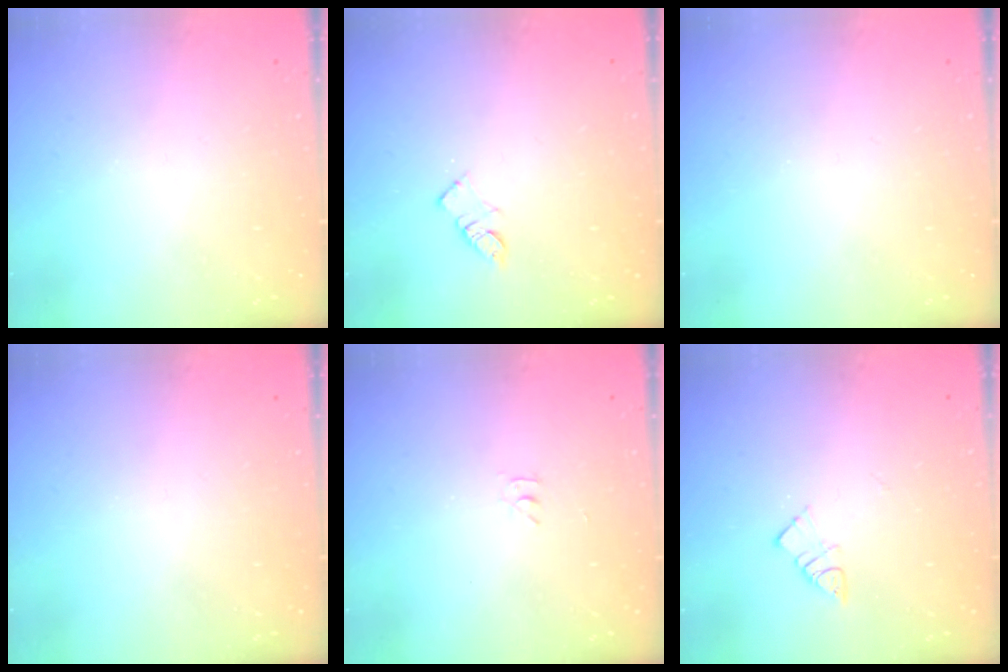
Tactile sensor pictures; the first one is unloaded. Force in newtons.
{"total": 5.8, "press": 5.8, "slide": 0.4}
{"total": 0.0}
{"total": 0.0}
{"total": 2.8, "press": 2.8, "slide": 0.4}
{"total": 5.6, "press": 5.6, "slide": 0.2}